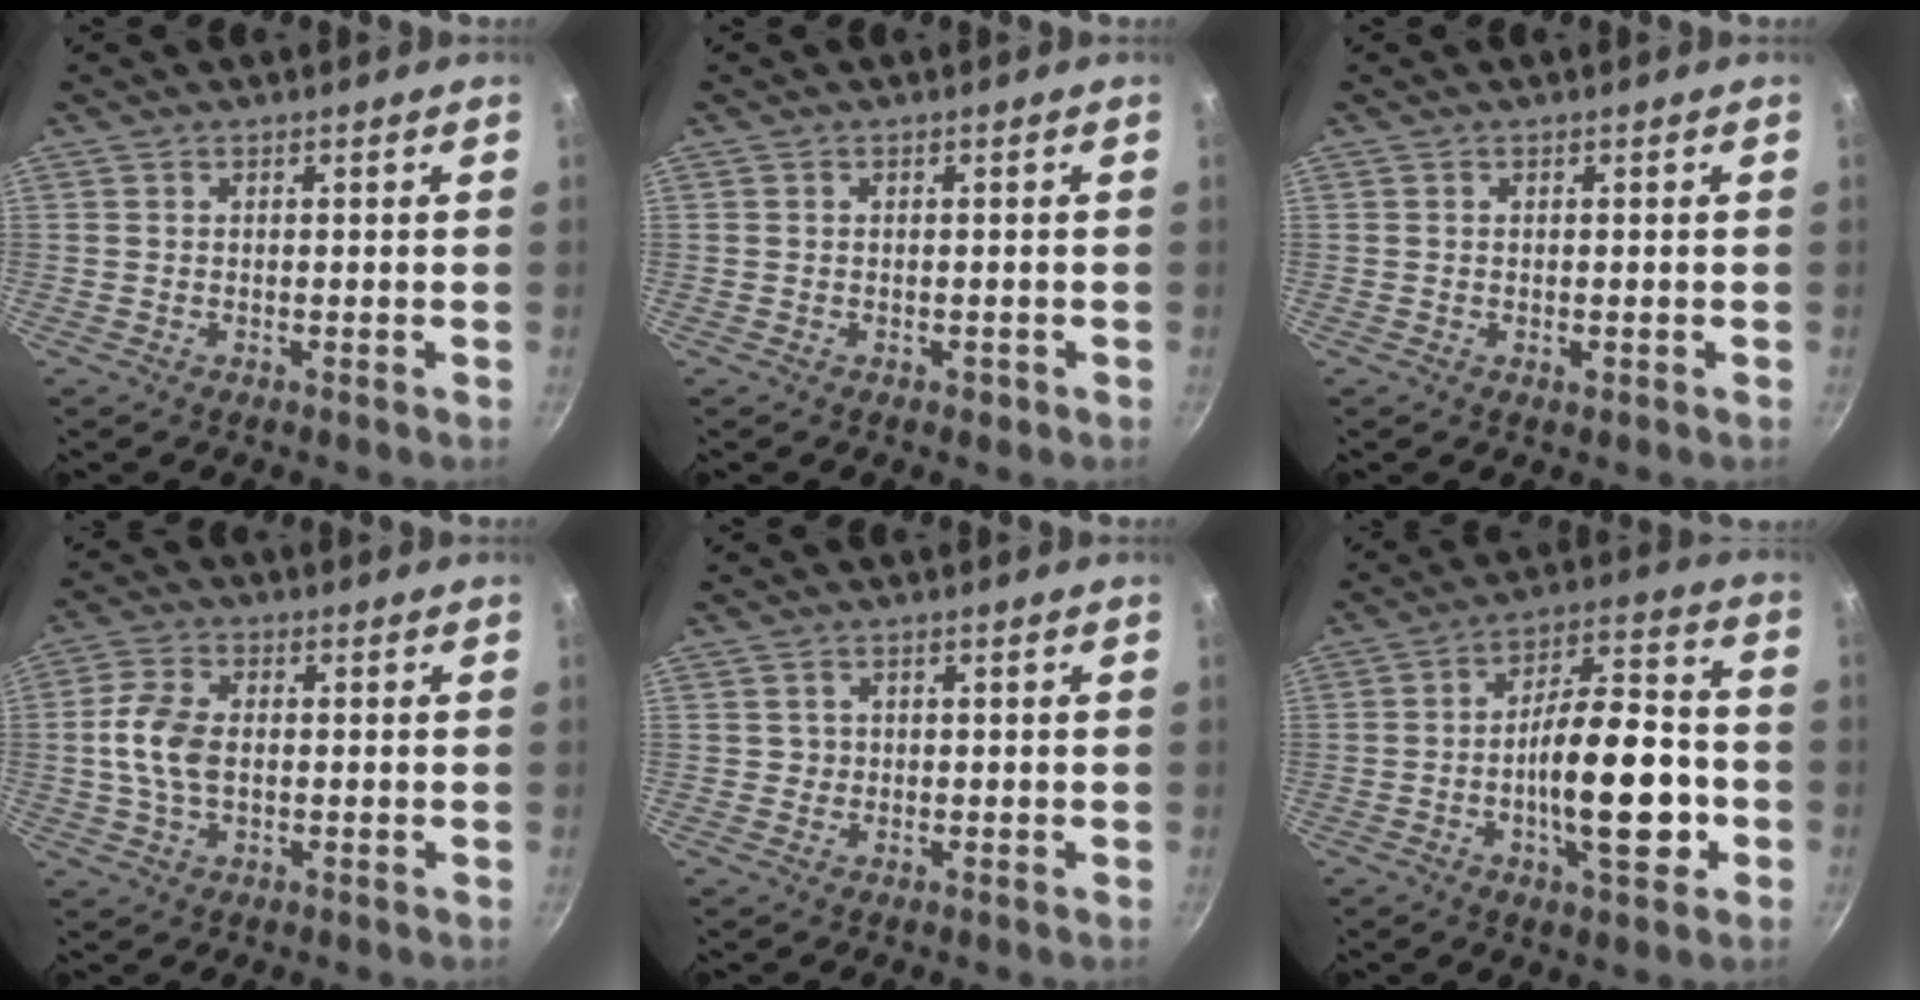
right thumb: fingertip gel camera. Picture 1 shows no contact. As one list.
[{"total": 1.1, "force": [-0.5, 0.8, 0.6], "torque": [-0.005, 0.002, -0.006]}, {"total": 0.9, "force": [-0.2, 0.4, 0.8], "torque": [-0.011, -0.001, -0.004]}, {"total": 8.1, "force": [-0.1, 5.2, 6.3], "torque": [-0.122, 0.015, -0.007]}, {"total": 1.1, "force": [0.2, 1.1, 0.1], "torque": [0.009, 0.003, 0.002]}, {"total": 17.1, "force": [-4.1, 6.7, 15.2], "torque": [-0.210, 0.042, -0.069]}]